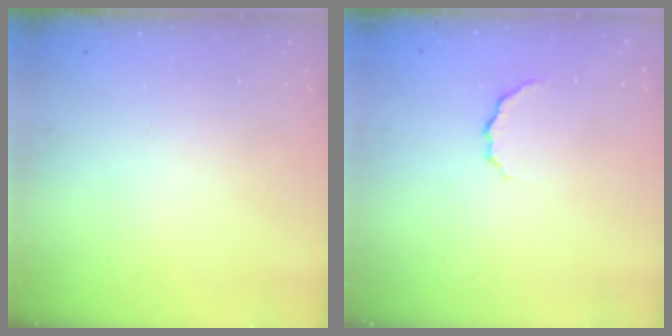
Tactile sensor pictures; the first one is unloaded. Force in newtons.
{"total": 4.9, "press": 4.8, "slide": 1.3}